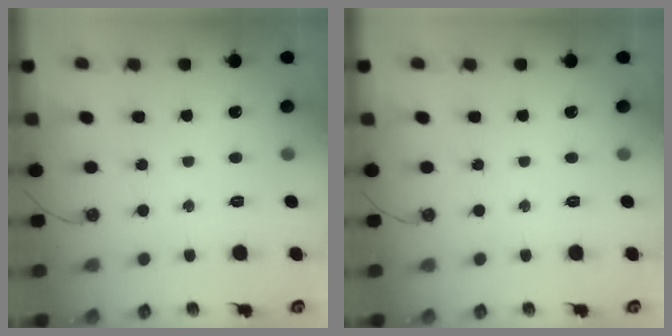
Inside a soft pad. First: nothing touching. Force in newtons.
{"total": 0.0}